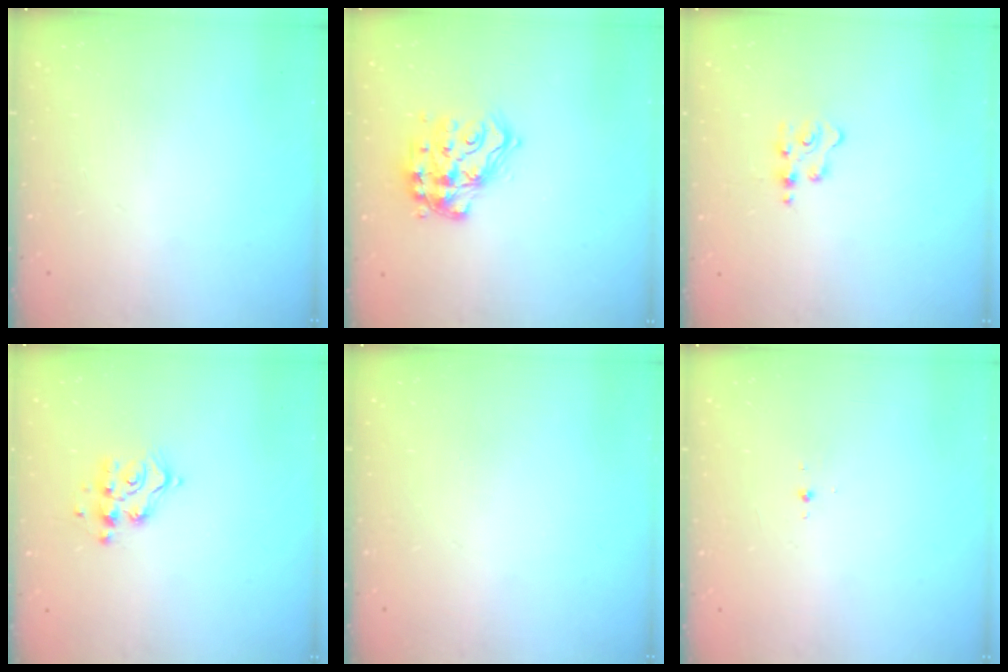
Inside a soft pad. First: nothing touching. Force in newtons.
{"total": 14.9, "press": 14.9, "slide": 0.9}
{"total": 2.7, "press": 2.7, "slide": 0.5}
{"total": 9.7, "press": 9.7, "slide": 0.5}
{"total": 0.0}
{"total": 2.8, "press": 2.8, "slide": 0.7}